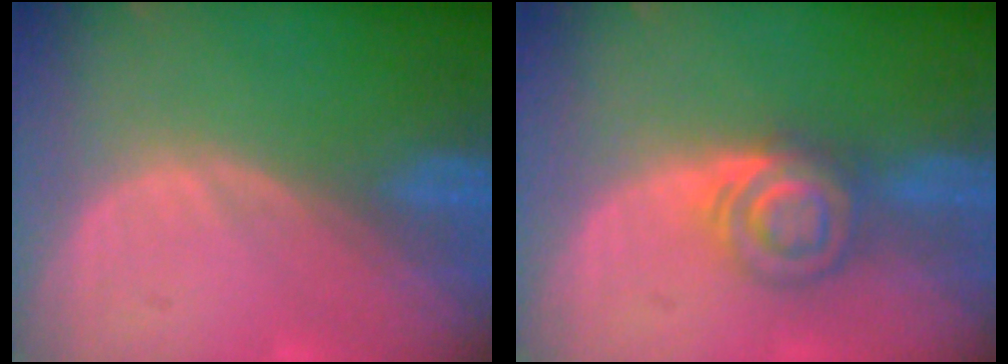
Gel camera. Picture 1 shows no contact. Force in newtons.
{"total": 6.1, "press": 5.5, "slide": 2.5}